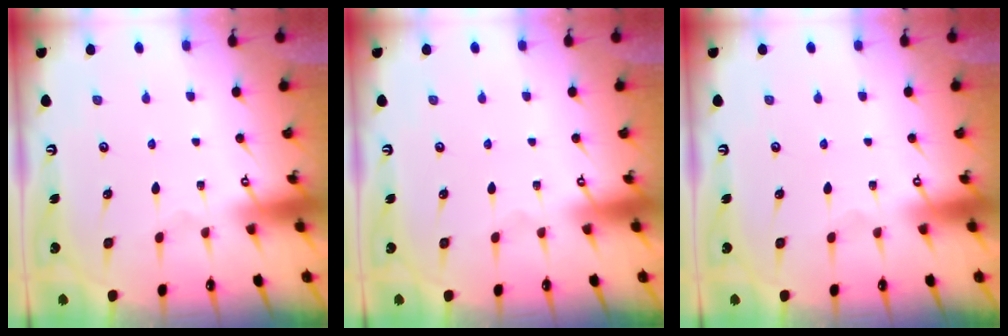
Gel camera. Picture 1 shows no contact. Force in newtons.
{"total": 0.0}
{"total": 0.0}